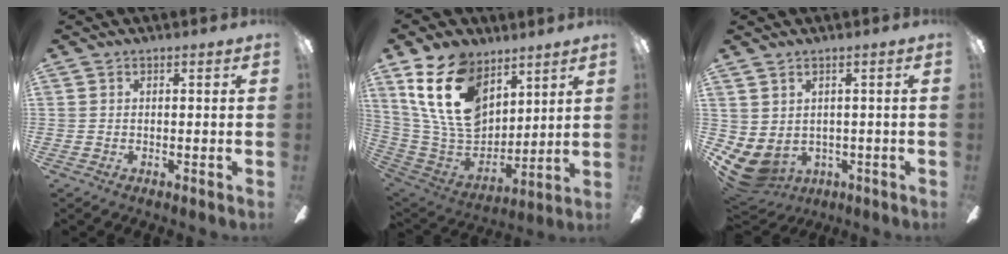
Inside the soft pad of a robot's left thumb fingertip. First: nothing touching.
{"total": 21.7, "force": [10.5, 13.8, 13.1], "torque": [-0.279, -0.037, 0.192]}
{"total": 4.6, "force": [-0.5, 3.8, 2.6], "torque": [-0.089, -0.012, -0.010]}